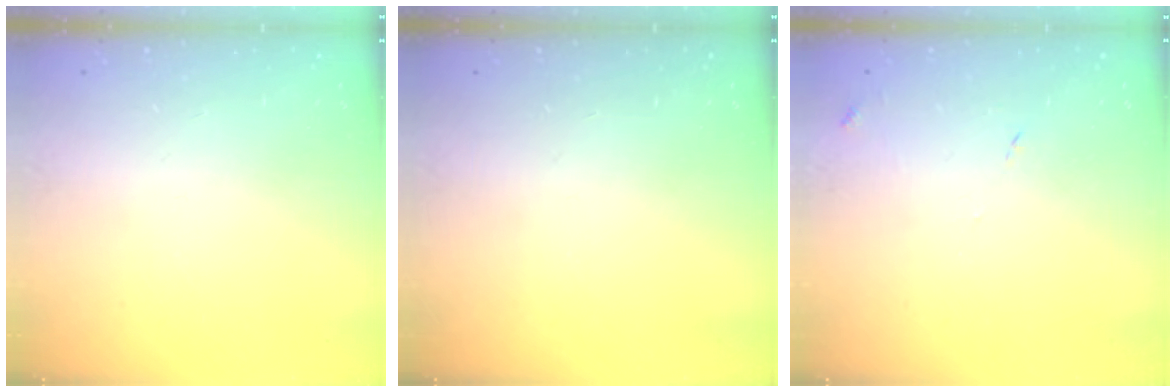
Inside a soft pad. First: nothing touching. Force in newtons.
{"total": 0.0}
{"total": 7.4, "press": 7.4, "slide": 0.7}